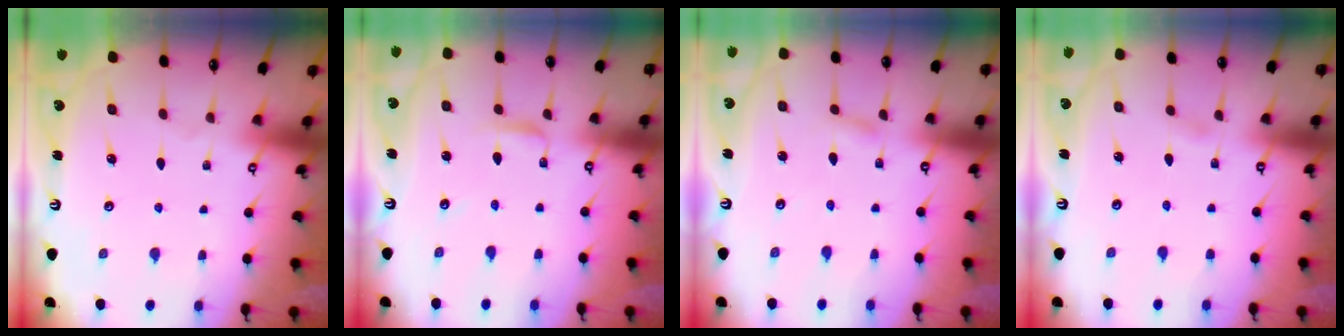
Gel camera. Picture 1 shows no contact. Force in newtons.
{"total": 2.9, "press": 2.8, "slide": 0.3}
{"total": 1.7, "press": 1.7, "slide": 0.2}
{"total": 1.6, "press": 1.6, "slide": 0.2}